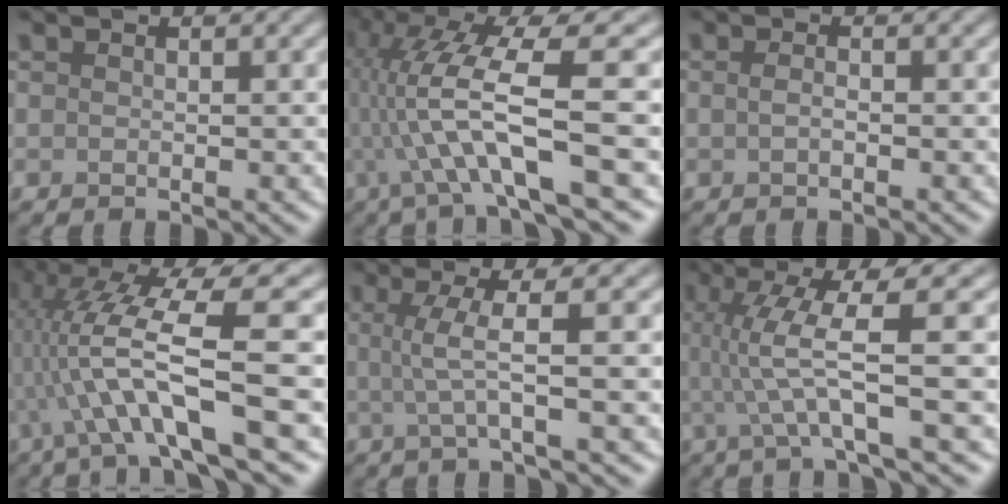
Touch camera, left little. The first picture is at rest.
{"total": 10.5, "force": [-0.5, 2.1, 10.3], "torque": [-0.187, 0.010, -0.007]}
{"total": 0.8, "force": [-0.6, 0.2, 0.6], "torque": [-0.012, 0.000, -0.010]}
{"total": 11.3, "force": [-1.2, 1.9, 11.1], "torque": [-0.201, 0.018, -0.014]}
{"total": 3.7, "force": [-0.3, 0.5, 3.6], "torque": [-0.067, 0.002, -0.008]}
{"total": 6.4, "force": [-0.2, 1.0, 6.3], "torque": [-0.112, 0.002, -0.002]}